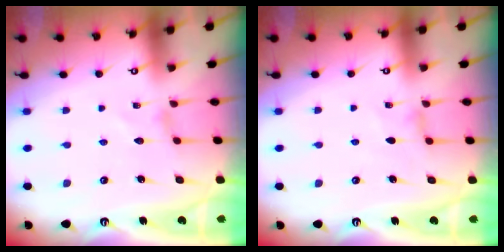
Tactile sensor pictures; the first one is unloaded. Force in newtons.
{"total": 1.3, "press": 1.3, "slide": 0.4}